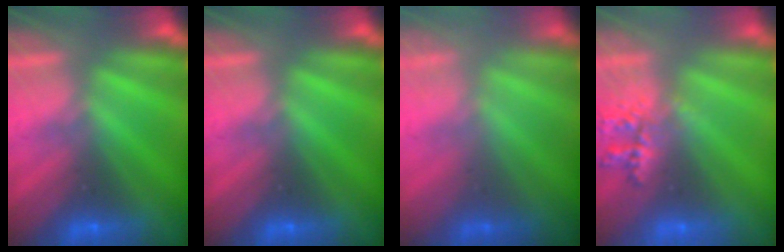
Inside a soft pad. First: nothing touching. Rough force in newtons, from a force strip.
{"total": 0.0}
{"total": 2.3}
{"total": 2.3}